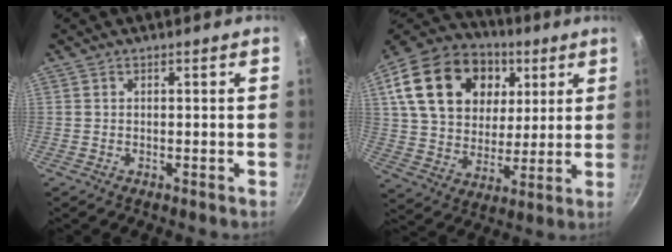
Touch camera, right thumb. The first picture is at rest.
{"total": 25.4, "force": [8.4, 18.6, 15.3], "torque": [-0.260, 0.003, 0.144]}